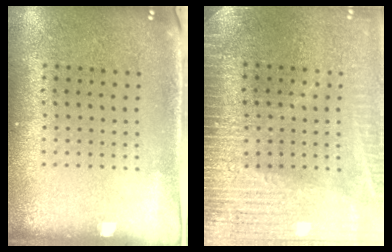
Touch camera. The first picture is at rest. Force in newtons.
{"total": 3.4, "press": 3.1, "slide": 1.5}